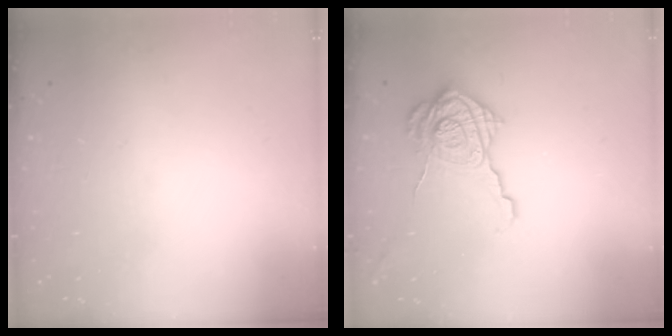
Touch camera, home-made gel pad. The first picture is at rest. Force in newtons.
{"total": 18.2, "press": 18.1, "slide": 0.9}